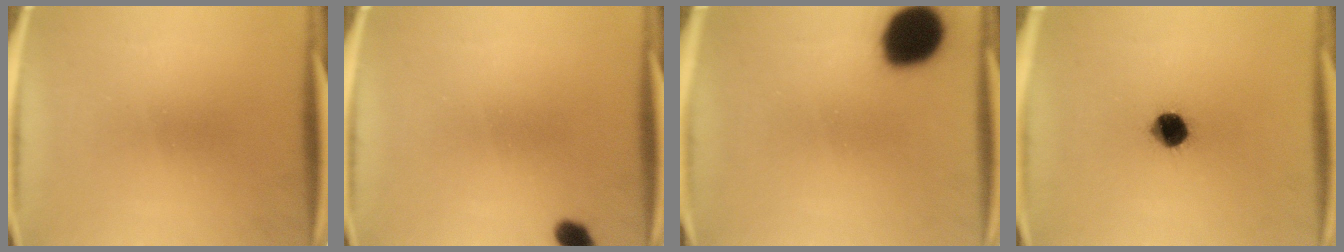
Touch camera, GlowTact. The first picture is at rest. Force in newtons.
{"total": 2.7}
{"total": 16.6}
{"total": 7.3}